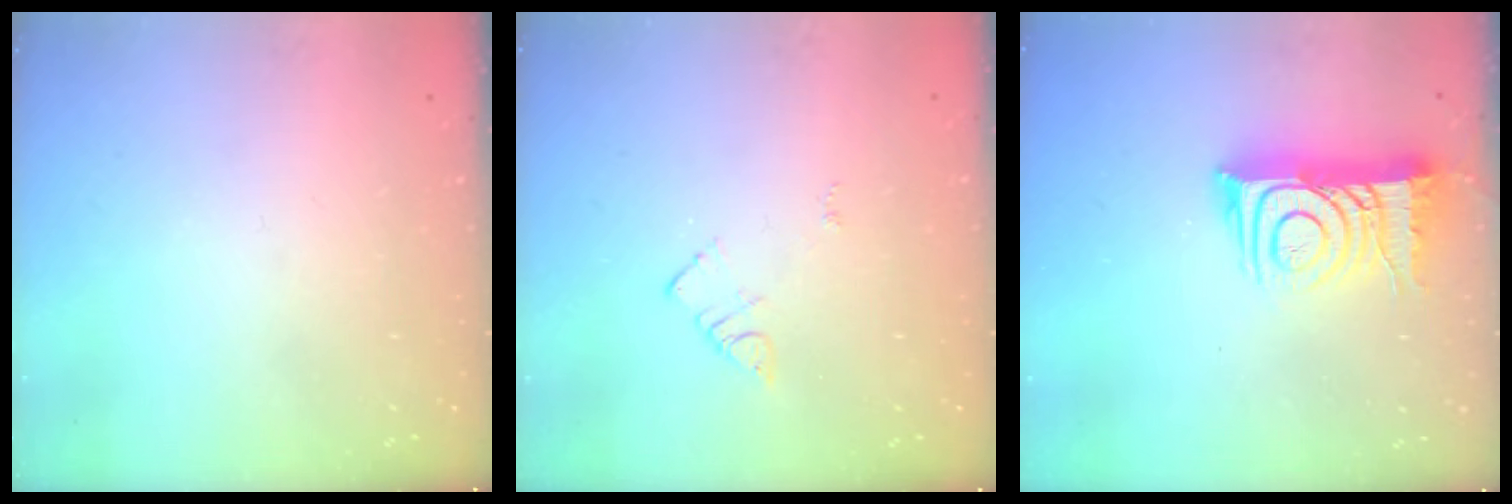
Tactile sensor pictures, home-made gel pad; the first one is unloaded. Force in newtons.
{"total": 3.7, "press": 3.7, "slide": 0.3}
{"total": 14.0, "press": 14.0, "slide": 1.0}